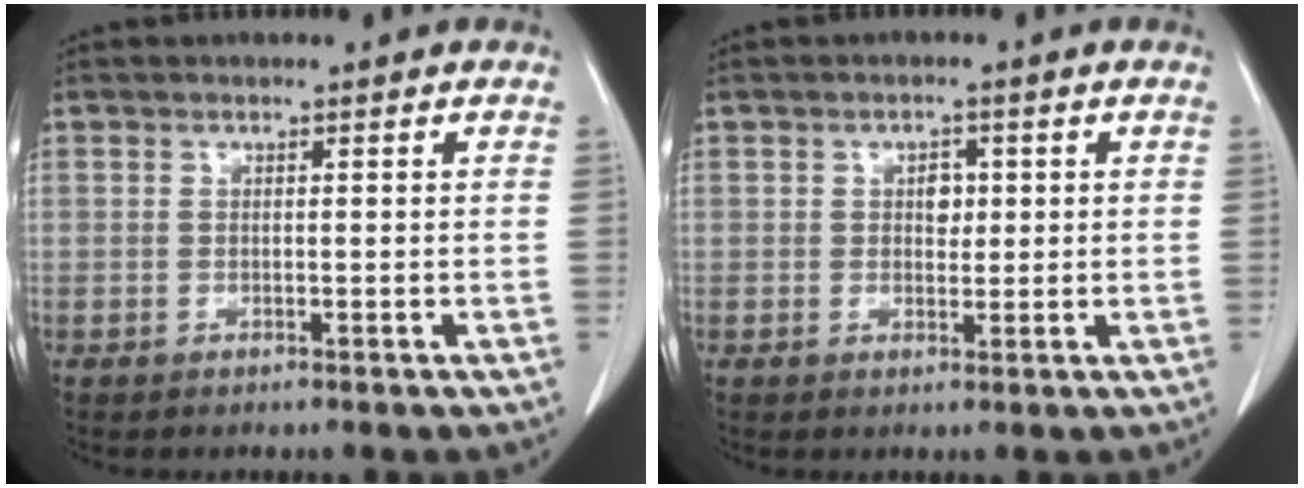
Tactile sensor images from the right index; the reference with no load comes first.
{"total": 2.3, "force": [0.5, 1.6, 1.6], "torque": [-0.021, 0.001, 0.007]}